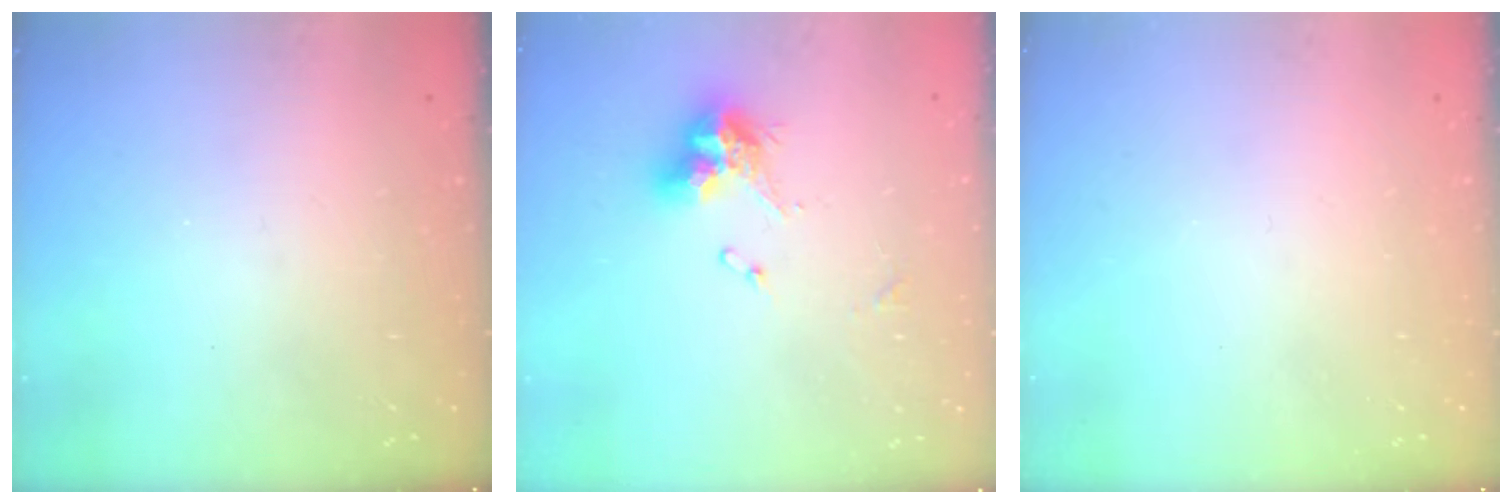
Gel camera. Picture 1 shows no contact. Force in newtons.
{"total": 9.9, "press": 9.8, "slide": 1.1}
{"total": 0.0}